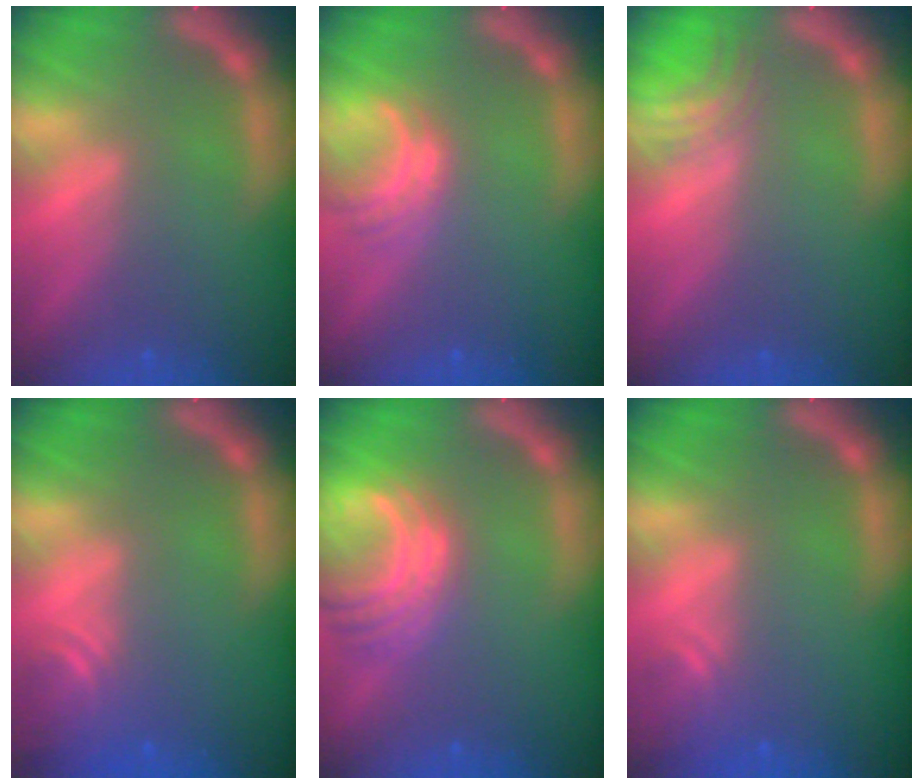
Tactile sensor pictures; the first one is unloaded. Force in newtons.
{"total": 3.0}
{"total": 3.0}
{"total": 3.0}
{"total": 6.5}
{"total": 1.9}